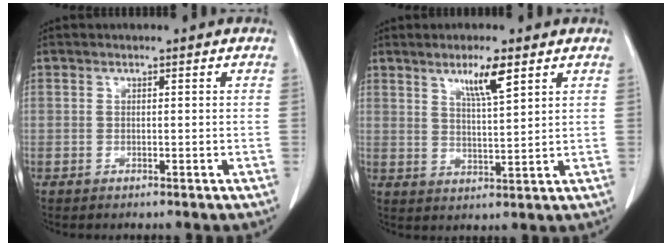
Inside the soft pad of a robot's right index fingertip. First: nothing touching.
{"total": 5.8, "force": [3.5, 0.4, 4.6], "torque": [-0.082, -0.005, 0.063]}